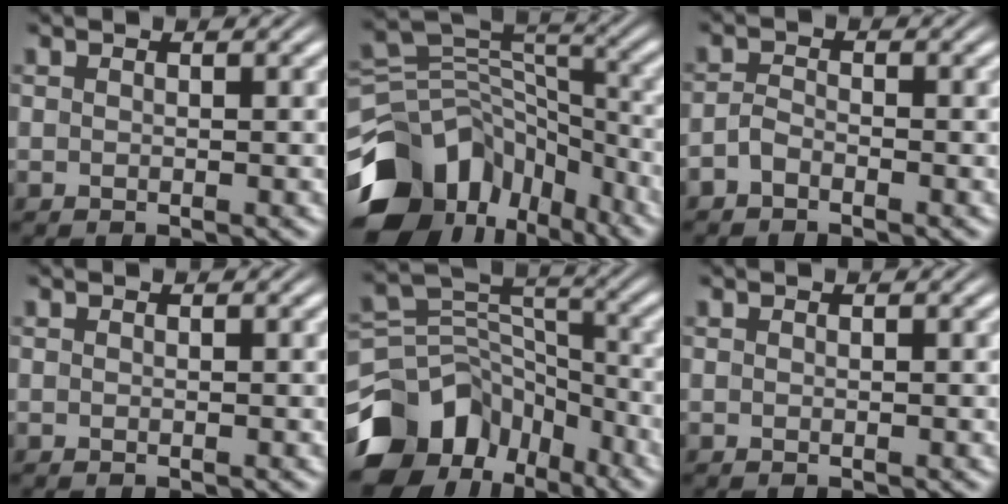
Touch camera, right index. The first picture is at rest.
{"total": 12.2, "force": [-4.7, 8.5, 7.3], "torque": [-0.124, -0.027, -0.073]}
{"total": 1.9, "force": [-1.6, 0.9, 0.5], "torque": [-0.013, -0.008, -0.029]}
{"total": 0.0}
{"total": 11.6, "force": [-5.0, 8.6, 6.1], "torque": [-0.096, -0.038, -0.073]}
{"total": 0.0}